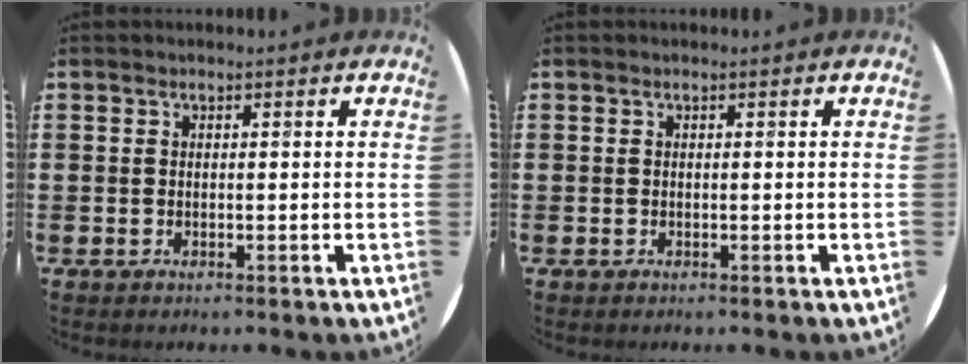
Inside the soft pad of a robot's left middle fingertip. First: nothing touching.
{"total": 0.0}